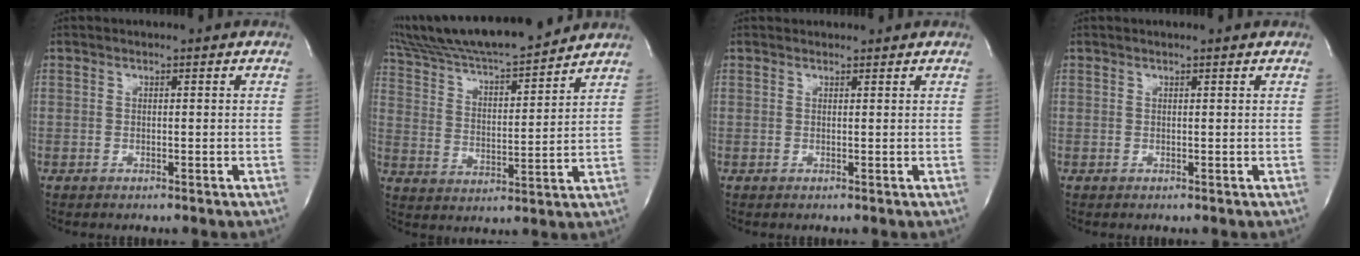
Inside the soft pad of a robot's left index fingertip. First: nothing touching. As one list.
[{"total": 19.1, "force": [17.2, 1.7, 8.2], "torque": [-0.150, 0.015, 0.285]}, {"total": 1.2, "force": [1.2, 0.3, -0.1], "torque": [-0.009, 0.007, 0.020]}, {"total": 1.0, "force": [0.8, -0.2, 0.4], "torque": [-0.015, 0.000, 0.014]}]